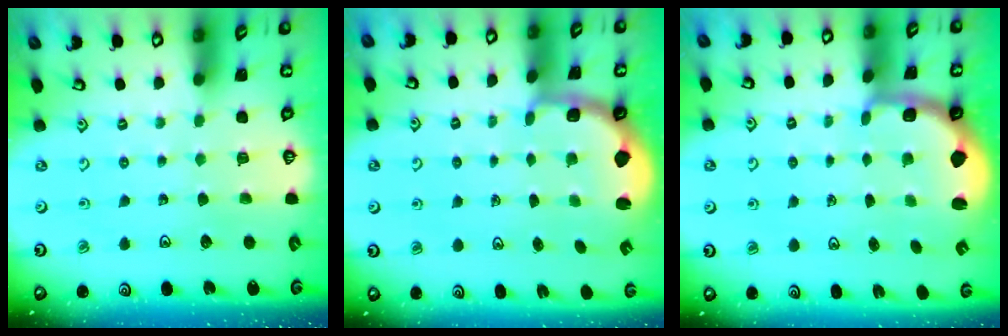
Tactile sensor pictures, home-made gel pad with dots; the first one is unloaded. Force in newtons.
{"total": 2.4, "press": 1.1, "slide": 2.1}
{"total": 2.3, "press": 1.3, "slide": 1.8}